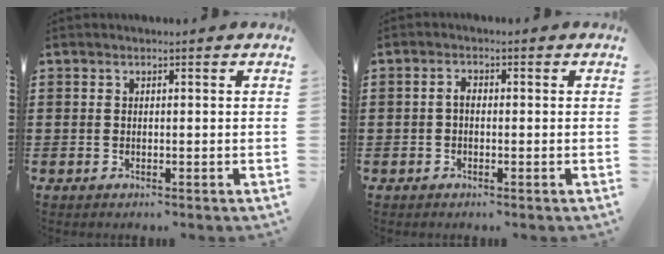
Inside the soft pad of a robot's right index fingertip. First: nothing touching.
{"total": 1.5, "force": [-0.3, 0.7, 1.3], "torque": [-0.032, -0.001, -0.010]}